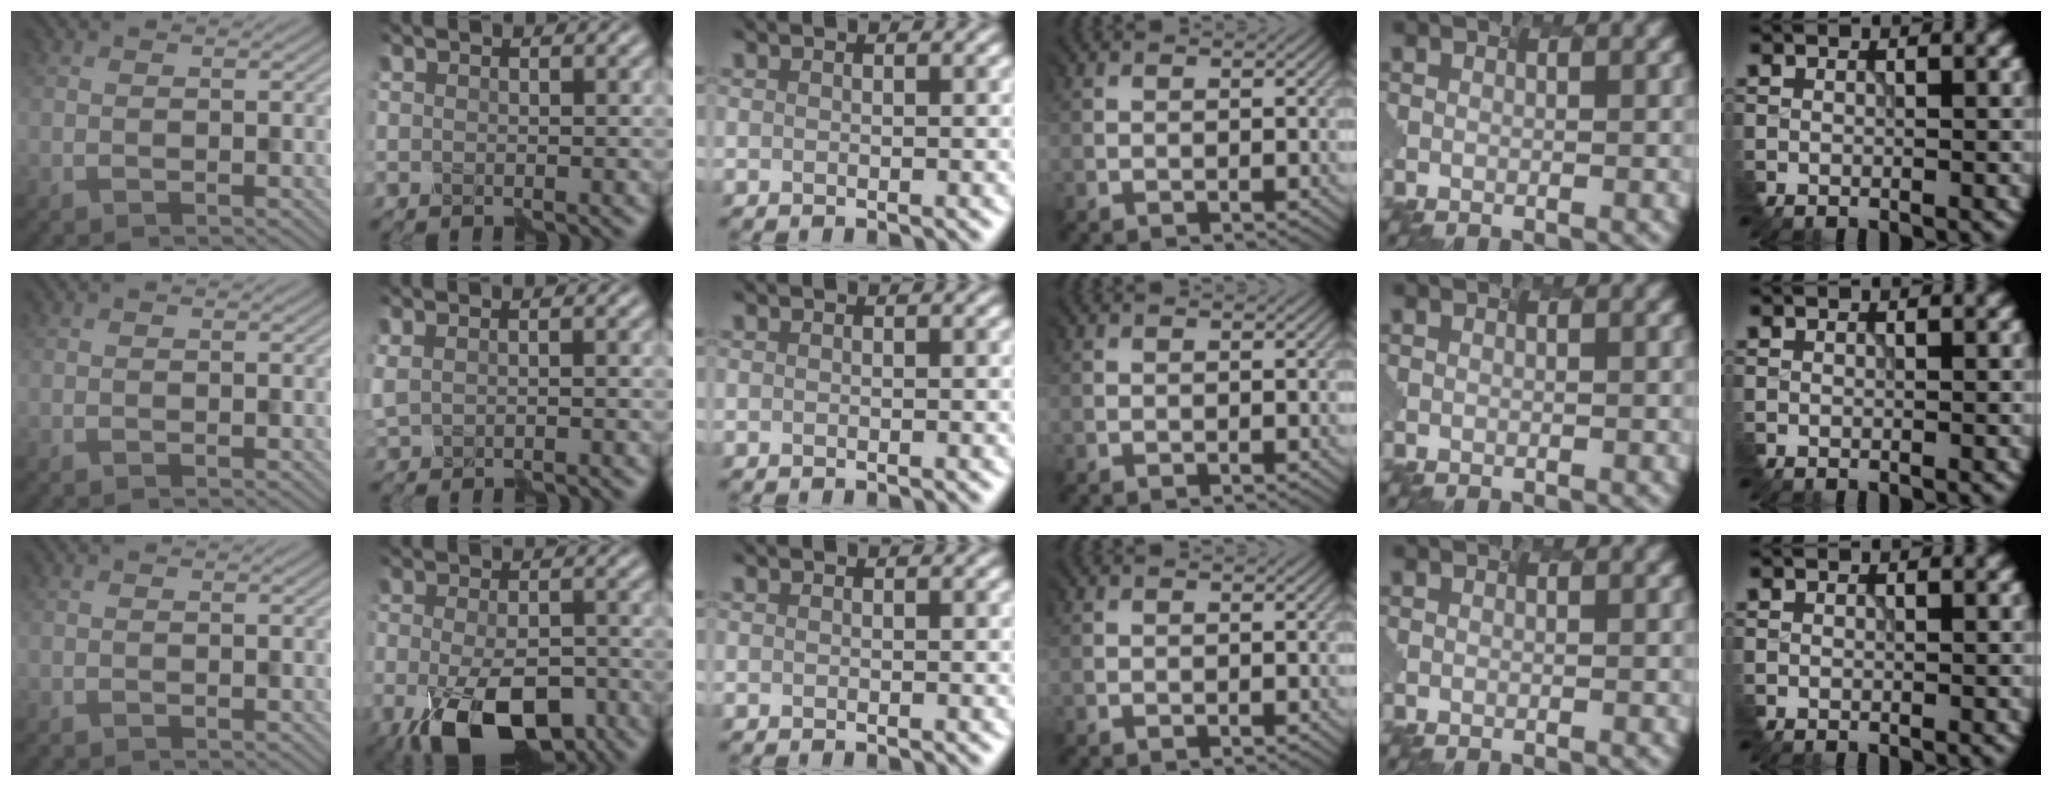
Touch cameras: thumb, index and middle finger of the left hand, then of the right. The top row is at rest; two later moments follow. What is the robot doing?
{"motion": "disassemble", "object": "velcro strap"}